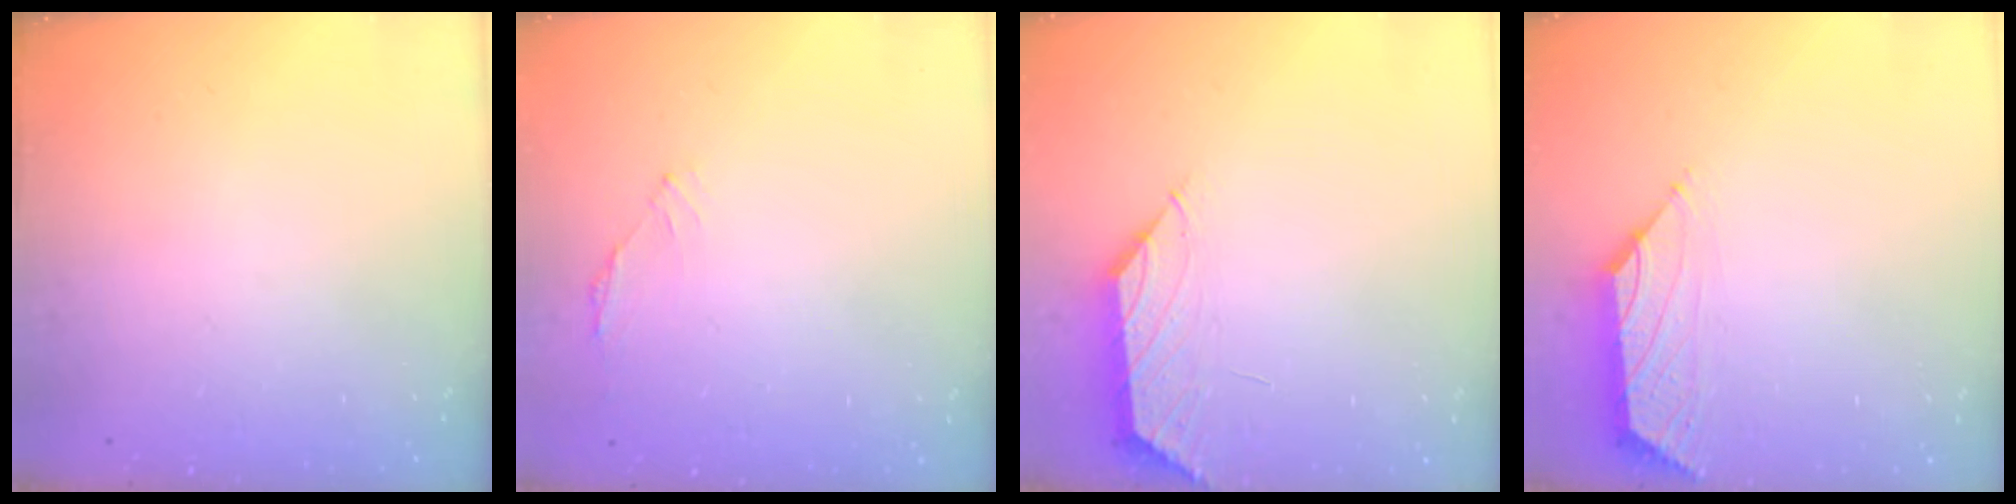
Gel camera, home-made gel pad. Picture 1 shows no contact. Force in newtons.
{"total": 1.2, "press": 1.0, "slide": 0.5}
{"total": 1.2, "press": 1.1, "slide": 0.4}
{"total": 0.8, "press": 0.5, "slide": 0.6}